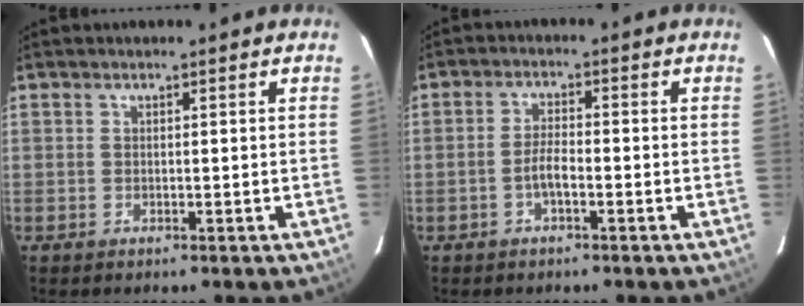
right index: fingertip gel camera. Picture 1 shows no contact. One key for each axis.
{"total": 2.9, "fx": -1.5, "fy": 0.7, "fz": 2.5, "tx": -0.053, "ty": 0.005, "tz": -0.028}